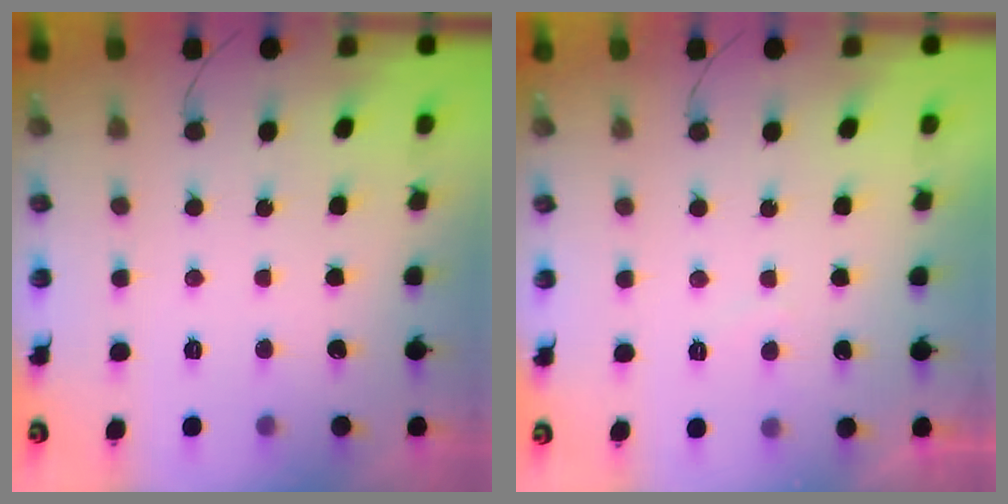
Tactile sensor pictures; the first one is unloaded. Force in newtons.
{"total": 1.3, "press": 1.1, "slide": 0.6}